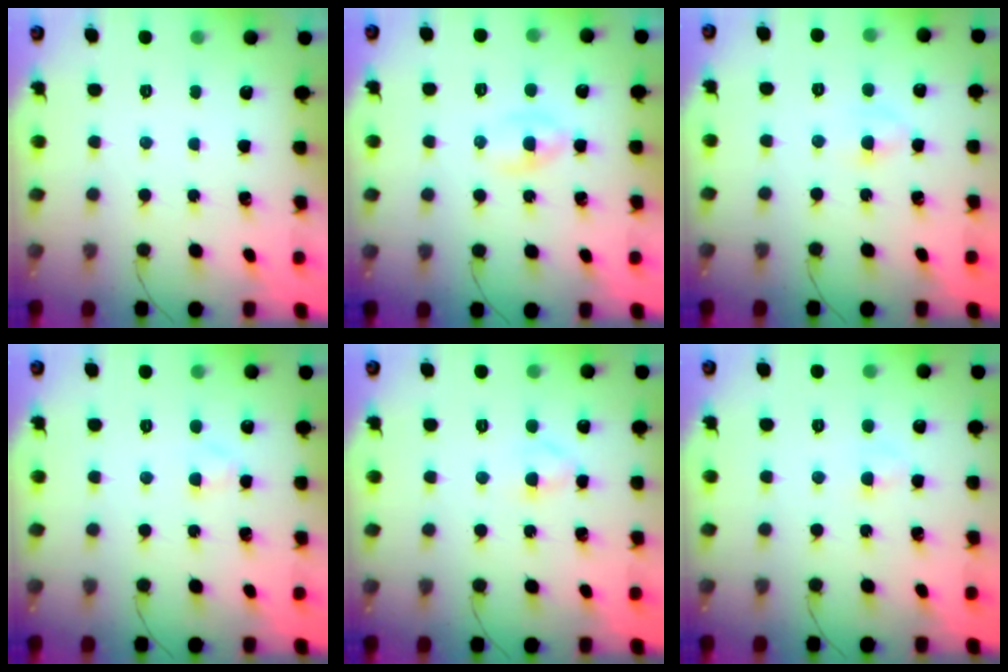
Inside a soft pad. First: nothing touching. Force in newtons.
{"total": 1.9, "press": 1.6, "slide": 1.0}
{"total": 3.2, "press": 3.1, "slide": 0.7}
{"total": 2.2, "press": 2.0, "slide": 0.9}
{"total": 2.6, "press": 2.5, "slide": 0.9}
{"total": 2.4, "press": 2.2, "slide": 1.0}